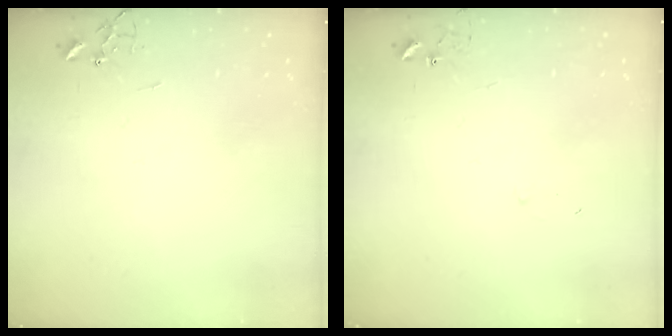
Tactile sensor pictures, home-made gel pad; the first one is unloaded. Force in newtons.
{"total": 7.4, "press": 7.4, "slide": 0.5}